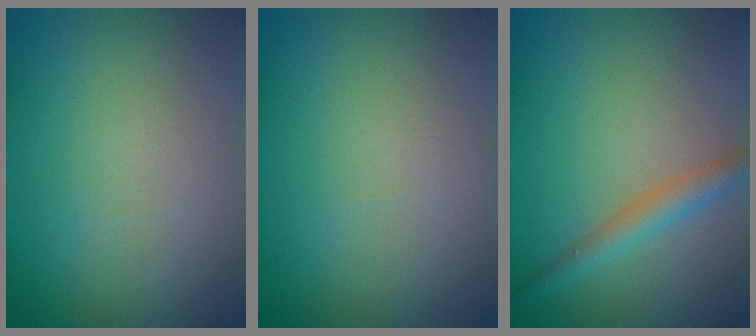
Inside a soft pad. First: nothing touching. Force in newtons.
{"total": 0.0}
{"total": 2.4, "press": 2.4, "slide": 0.1}